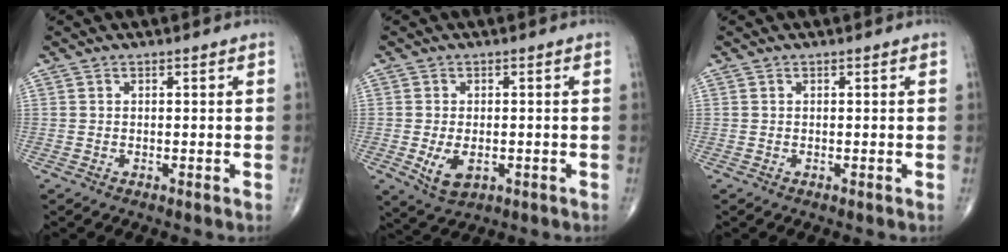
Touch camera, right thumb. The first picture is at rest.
{"total": 5.3, "force": [-1.3, 3.1, 4.1], "torque": [-0.072, -0.006, -0.014]}
{"total": 0.0}